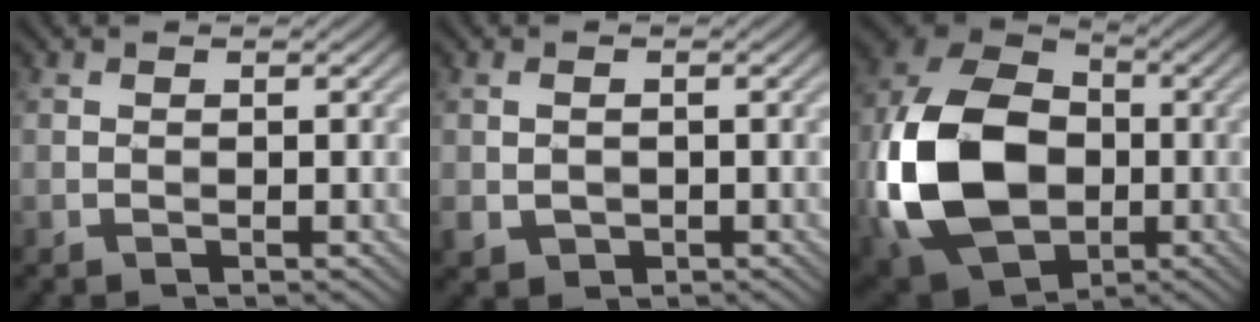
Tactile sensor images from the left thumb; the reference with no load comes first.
{"total": 2.1, "force": [-0.3, 1.6, 1.2], "torque": [-0.033, -0.004, -0.003]}
{"total": 17.8, "force": [-3.2, 12.8, 12.0], "torque": [-0.289, -0.006, -0.073]}